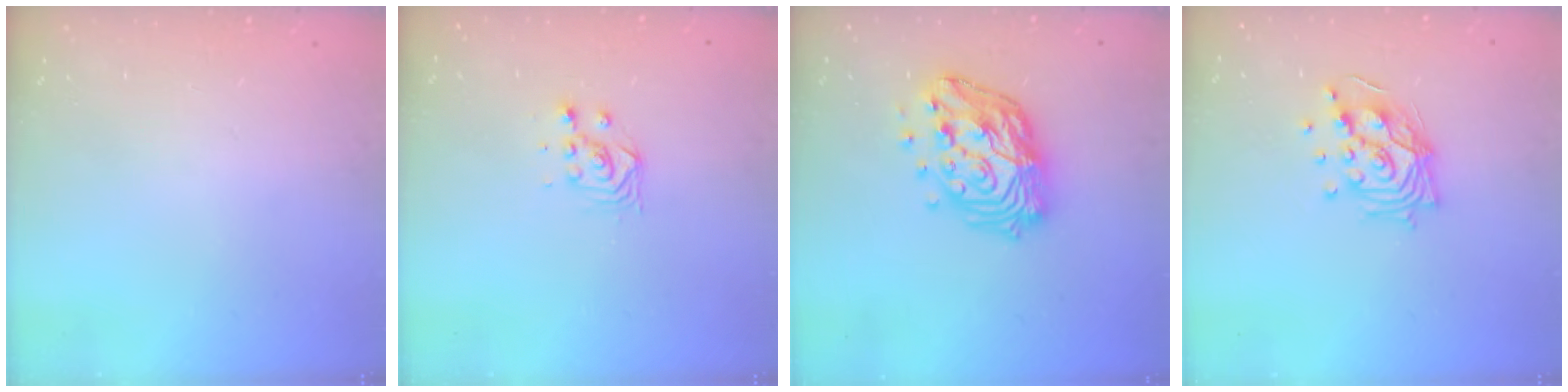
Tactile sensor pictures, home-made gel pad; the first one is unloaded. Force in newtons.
{"total": 3.4, "press": 3.4, "slide": 0.1}
{"total": 17.1, "press": 17.0, "slide": 1.9}
{"total": 14.4, "press": 13.6, "slide": 4.7}